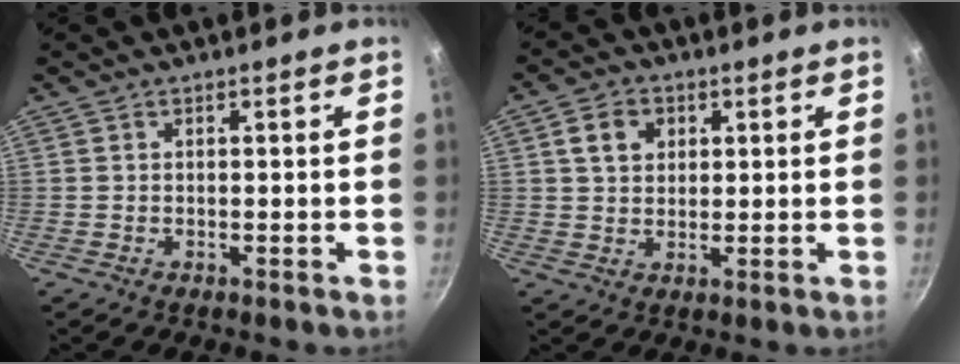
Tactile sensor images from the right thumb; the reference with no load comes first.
{"total": 5.7, "force": [1.9, 4.5, 2.9], "torque": [-0.032, 0.005, 0.030]}